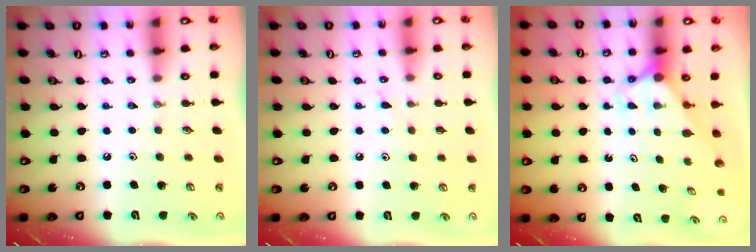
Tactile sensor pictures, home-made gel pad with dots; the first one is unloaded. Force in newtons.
{"total": 7.9, "press": 7.9, "slide": 0.6}
{"total": 2.8, "press": 2.8, "slide": 0.0}